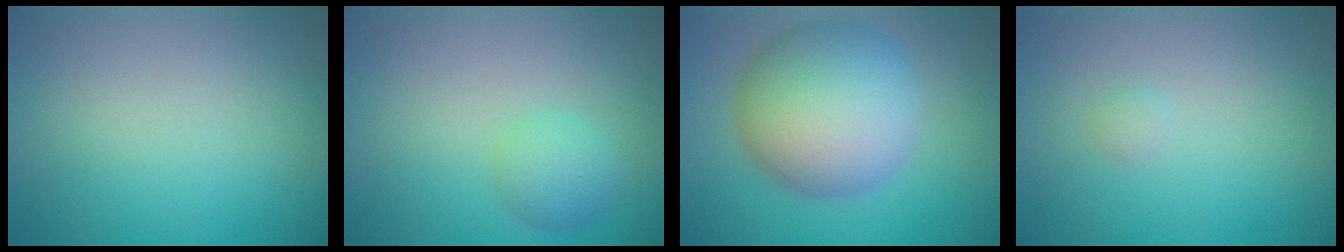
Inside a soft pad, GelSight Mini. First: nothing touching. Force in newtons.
{"total": 2.0, "press": 2.0, "slide": 0.1}
{"total": 10.4, "press": 10.4, "slide": 0.3}
{"total": 0.5, "press": 0.5, "slide": 0.0}